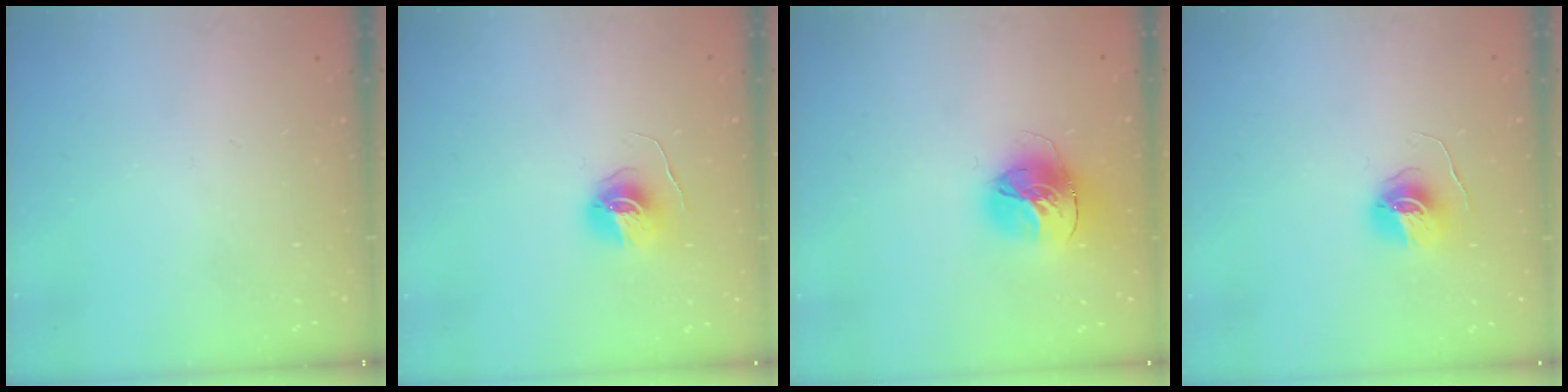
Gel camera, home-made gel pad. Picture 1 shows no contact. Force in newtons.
{"total": 6.7, "press": 6.7, "slide": 0.4}
{"total": 16.1, "press": 16.0, "slide": 1.7}
{"total": 6.7, "press": 6.7, "slide": 0.4}